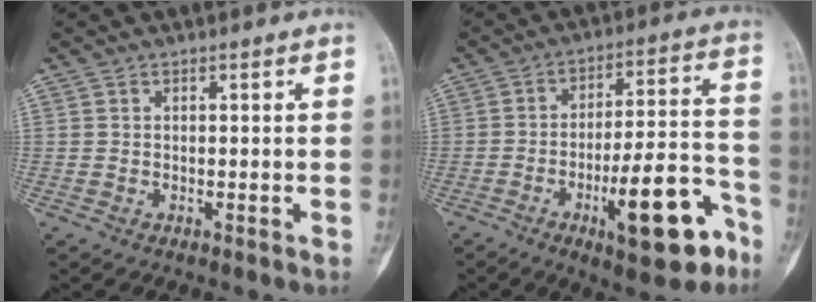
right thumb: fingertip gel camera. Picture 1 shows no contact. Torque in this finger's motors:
{"motor_torque": [2.04, 1.38, 1.29, -1.28, 0.46]}